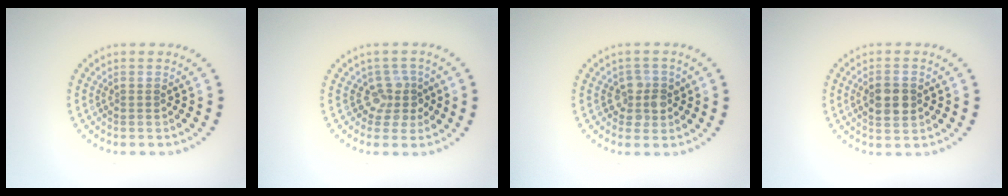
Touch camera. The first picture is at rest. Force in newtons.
{"total": 2.6, "press": 1.9, "slide": 1.7}
{"total": 2.3, "press": 2.0, "slide": 1.1}
{"total": 3.2, "press": 3.2, "slide": 0.2}